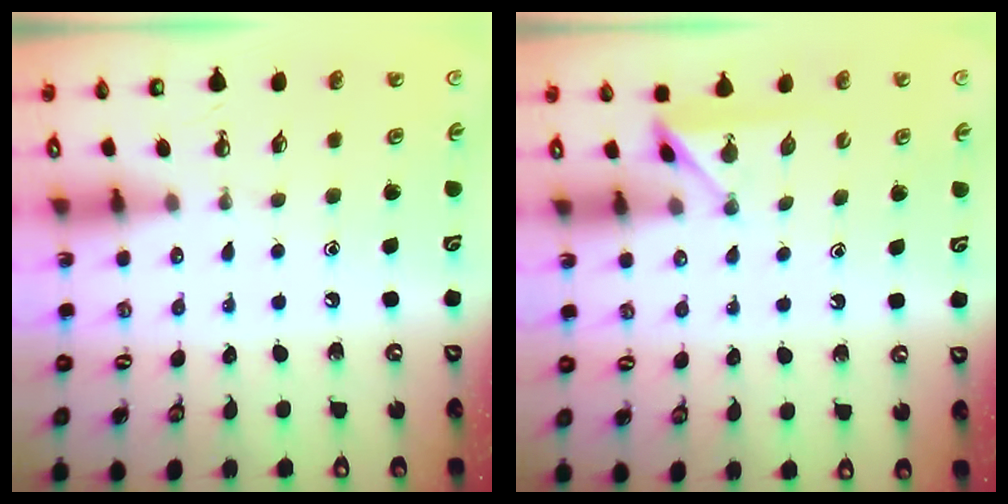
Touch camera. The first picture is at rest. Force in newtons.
{"total": 3.0, "press": 3.0, "slide": 0.4}